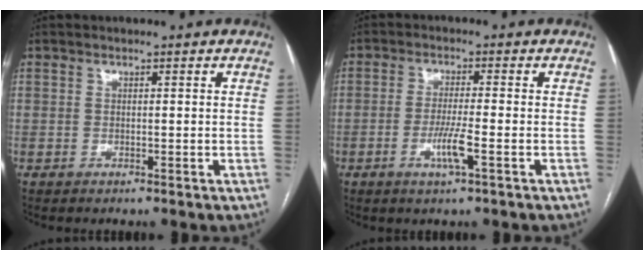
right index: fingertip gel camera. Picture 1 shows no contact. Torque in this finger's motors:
{"motor_torque": [1.16, -0.04, 0.59, 0.14]}